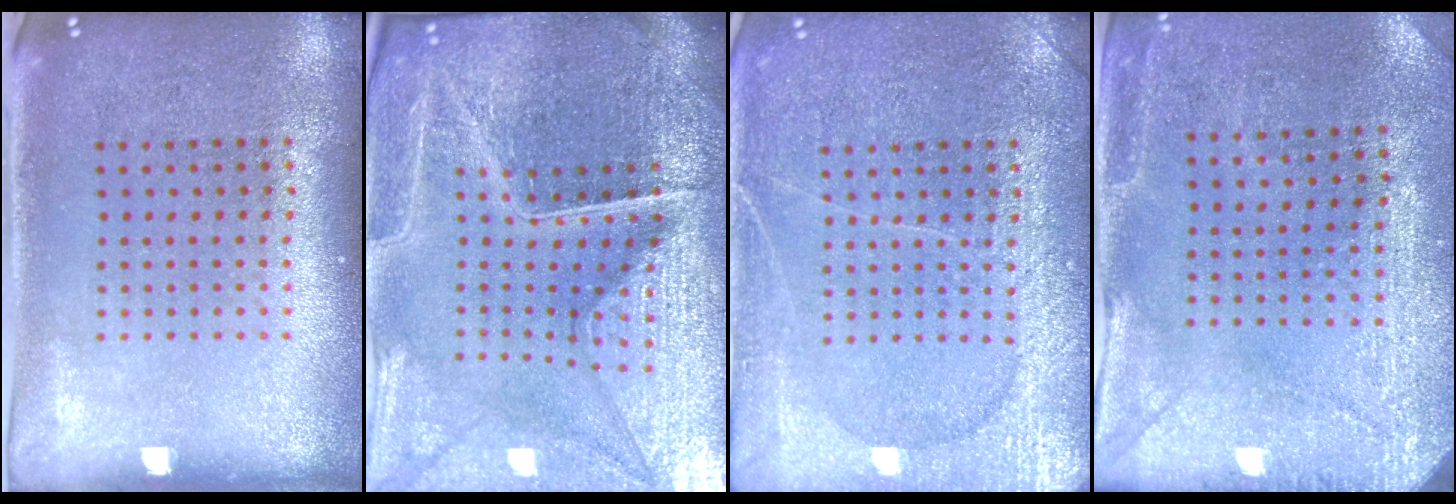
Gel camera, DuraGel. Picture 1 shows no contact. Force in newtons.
{"total": 5.5, "press": 5.1, "slide": 2.0}
{"total": 5.2, "press": 5.2, "slide": 0.8}
{"total": 2.8, "press": 2.7, "slide": 0.9}